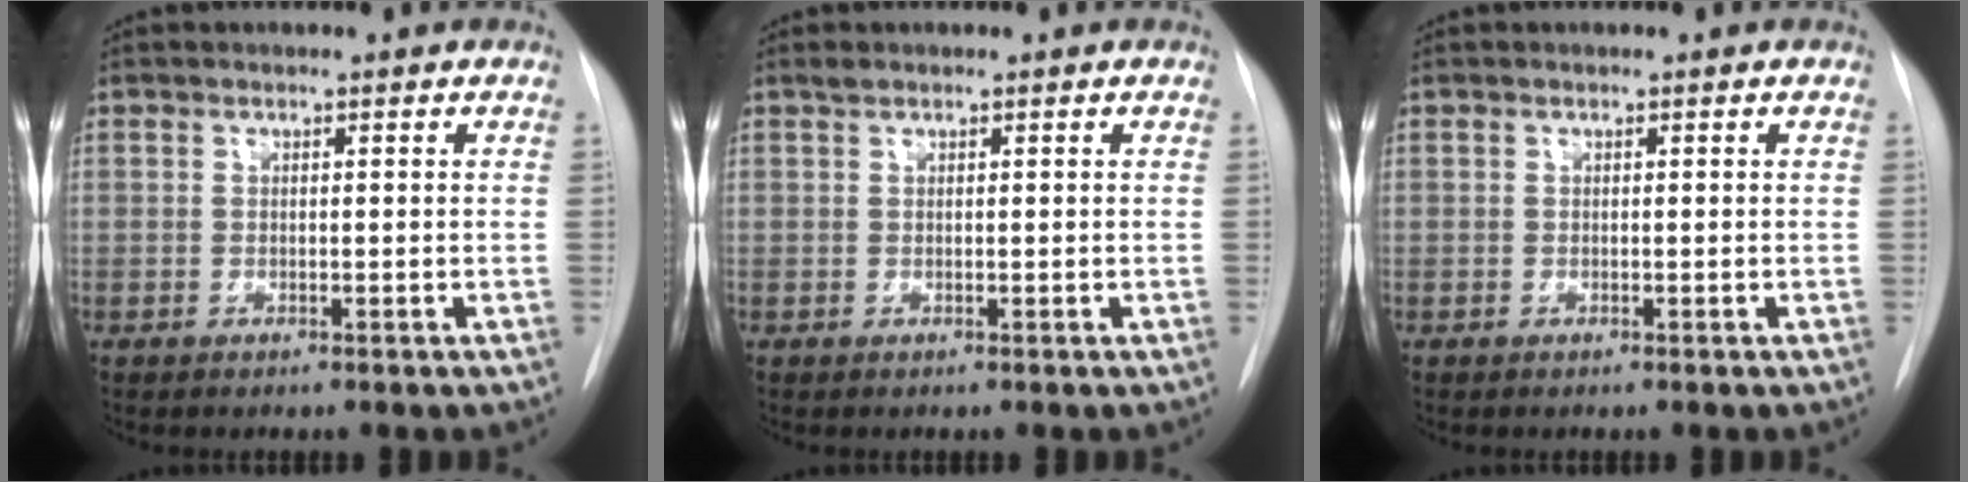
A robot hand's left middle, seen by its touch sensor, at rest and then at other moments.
{"total": 0.6, "force": [0.5, 0.2, 0.2], "torque": [-0.009, 0.008, 0.011]}
{"total": 0.0}